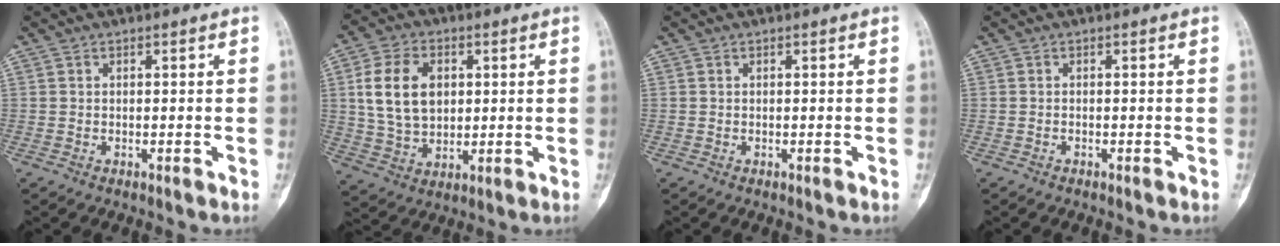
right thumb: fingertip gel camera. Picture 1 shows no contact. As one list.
[{"total": 12.4, "force": [2.6, 8.7, 8.5], "torque": [-0.139, -0.003, 0.054]}, {"total": 0.0}, {"total": 0.0}]